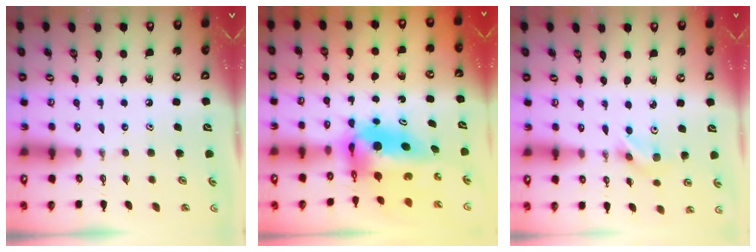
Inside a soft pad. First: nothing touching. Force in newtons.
{"total": 10.1, "press": 9.0, "slide": 4.5}
{"total": 3.6, "press": 2.8, "slide": 2.3}